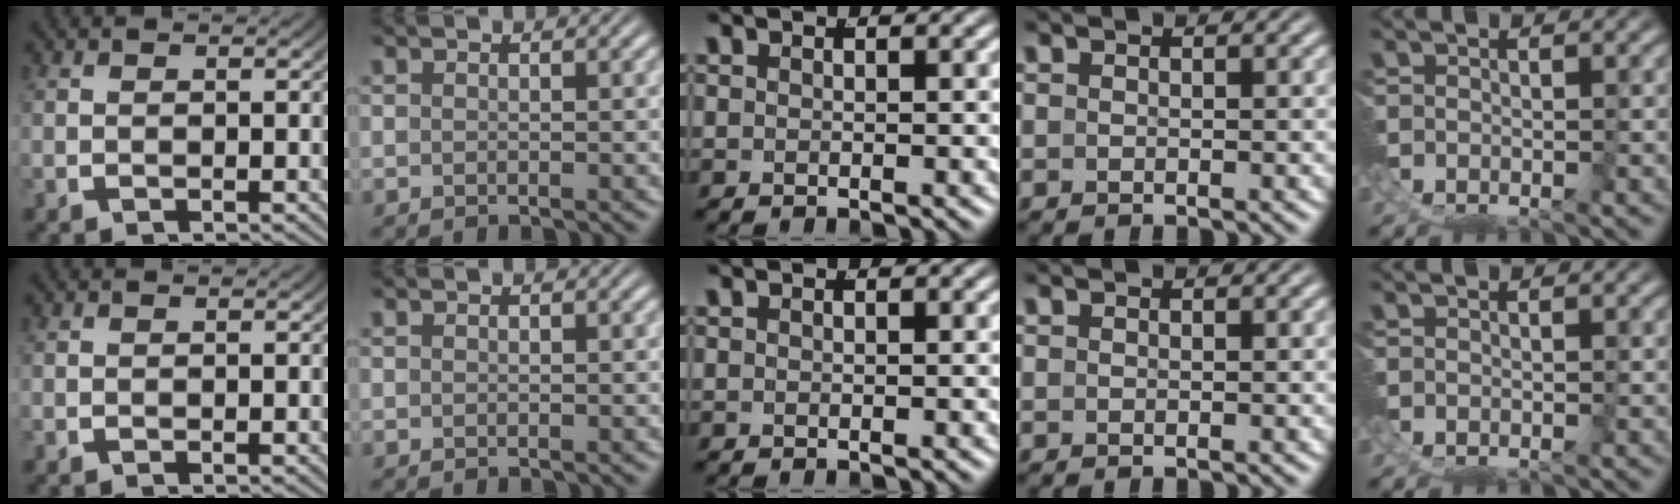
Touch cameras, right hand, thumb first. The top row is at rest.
{}